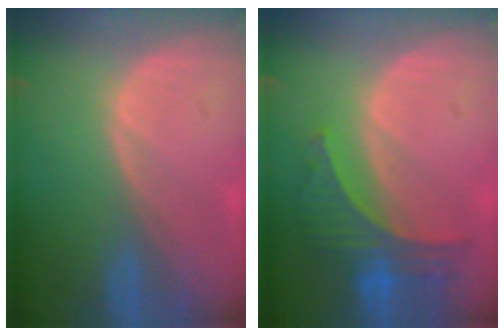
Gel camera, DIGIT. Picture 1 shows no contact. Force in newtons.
{"total": 6.8, "press": 6.3, "slide": 2.5}